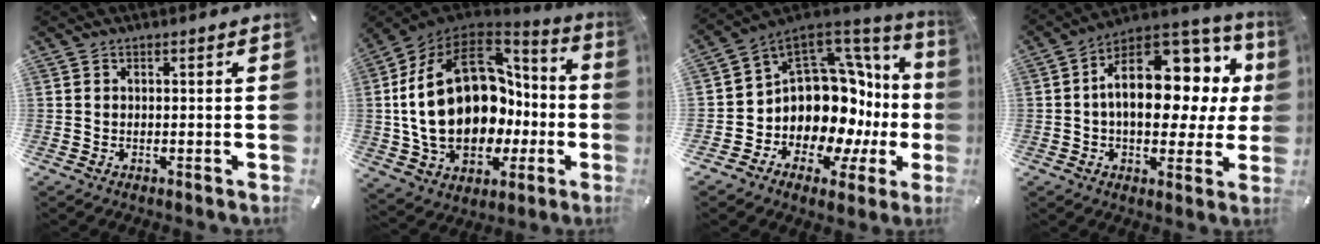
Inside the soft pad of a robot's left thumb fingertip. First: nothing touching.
{"total": 28.7, "force": [1.3, 19.8, 20.7], "torque": [-0.410, -0.015, 0.045]}
{"total": 15.9, "force": [0.1, 12.1, 10.4], "torque": [-0.175, -0.065, 0.028]}
{"total": 19.4, "force": [4.2, 11.8, 14.8], "torque": [-0.198, -0.032, 0.075]}